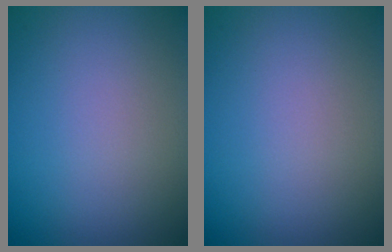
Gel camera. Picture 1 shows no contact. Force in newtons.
{"total": 0.0}